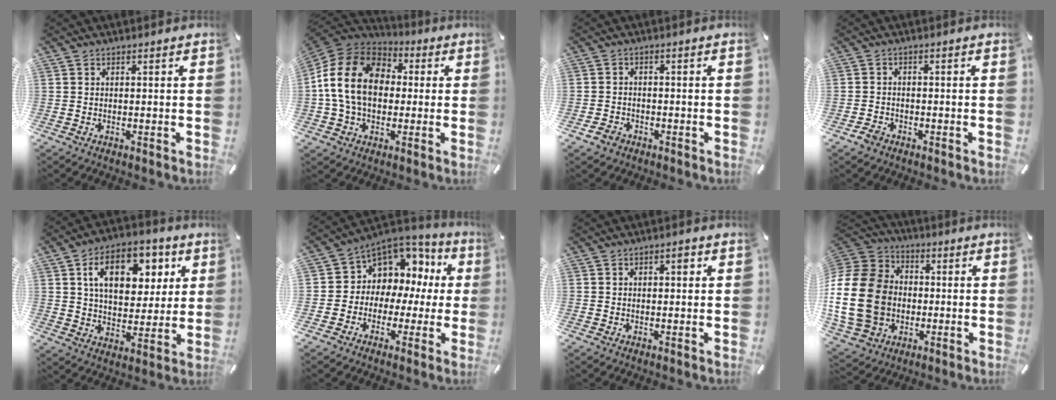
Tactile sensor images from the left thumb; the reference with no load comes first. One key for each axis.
{"total": 17.3, "fx": 0.1, "fy": 13.5, "fz": 10.8, "tx": -0.229, "ty": 0.021, "tz": -0.002}
{"total": 2.9, "fx": -1.9, "fy": 1.9, "fz": 0.8, "tx": -0.020, "ty": 0.007, "tz": -0.040}
{"total": 2.3, "fx": -1.8, "fy": 1.3, "fz": 0.6, "tx": -0.010, "ty": 0.010, "tz": -0.036}
{"total": 14.8, "fx": 6.0, "fy": 9.7, "fz": 9.4, "tx": -0.135, "ty": -0.012, "tz": 0.102}
{"total": 7.8, "fx": 2.2, "fy": 7.4, "fz": 1.5, "tx": -0.036, "ty": -0.038, "tz": 0.043}
{"total": 1.9, "fx": 0.5, "fy": 1.1, "fz": 1.5, "tx": -0.023, "ty": 0.006, "tz": 0.004}
{"total": 23.5, "fx": -3.2, "fy": 19.0, "fz": 13.4, "tx": -0.276, "ty": 0.024, "tz": -0.052}